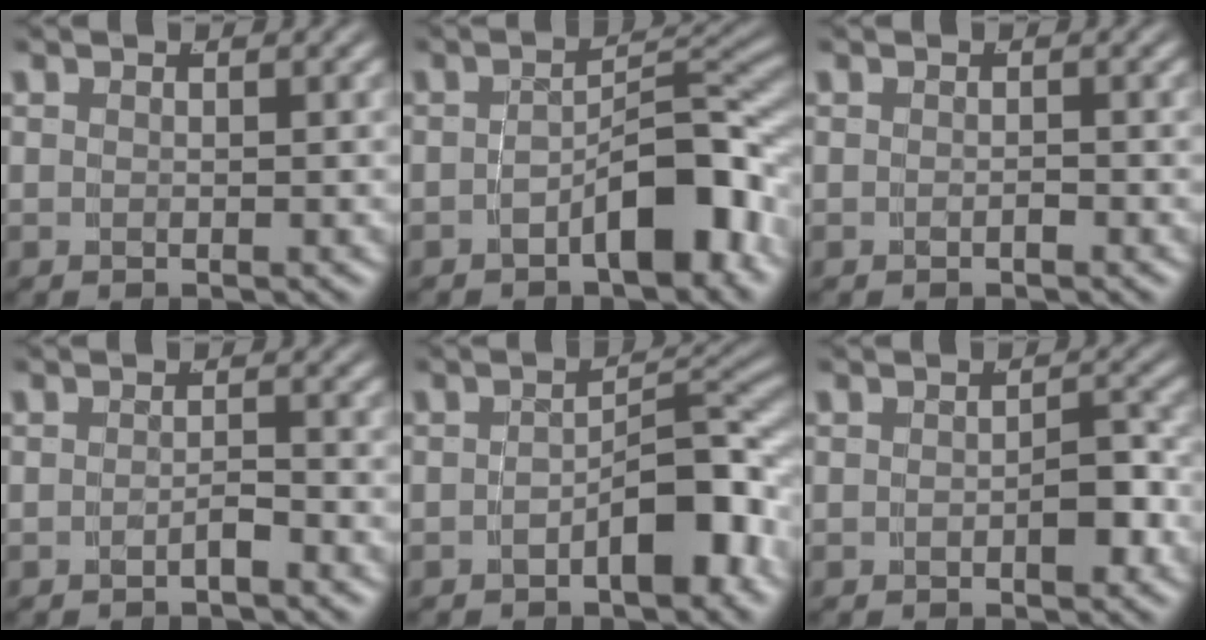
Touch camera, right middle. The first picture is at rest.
{"total": 5.5, "force": [-3.0, 1.8, 4.3], "torque": [-0.053, -0.005, -0.042]}
{"total": 0.5, "force": [-0.5, -0.2, 0.2], "torque": [0.001, -0.001, -0.007]}
{"total": 1.2, "force": [-1.0, -0.2, 0.6], "torque": [-0.001, -0.001, -0.017]}
{"total": 4.6, "force": [-2.2, 1.6, 3.8], "torque": [-0.043, 0.001, -0.032]}
{"total": 2.3, "force": [-0.8, 0.9, 1.9], "torque": [-0.020, -0.003, -0.012]}